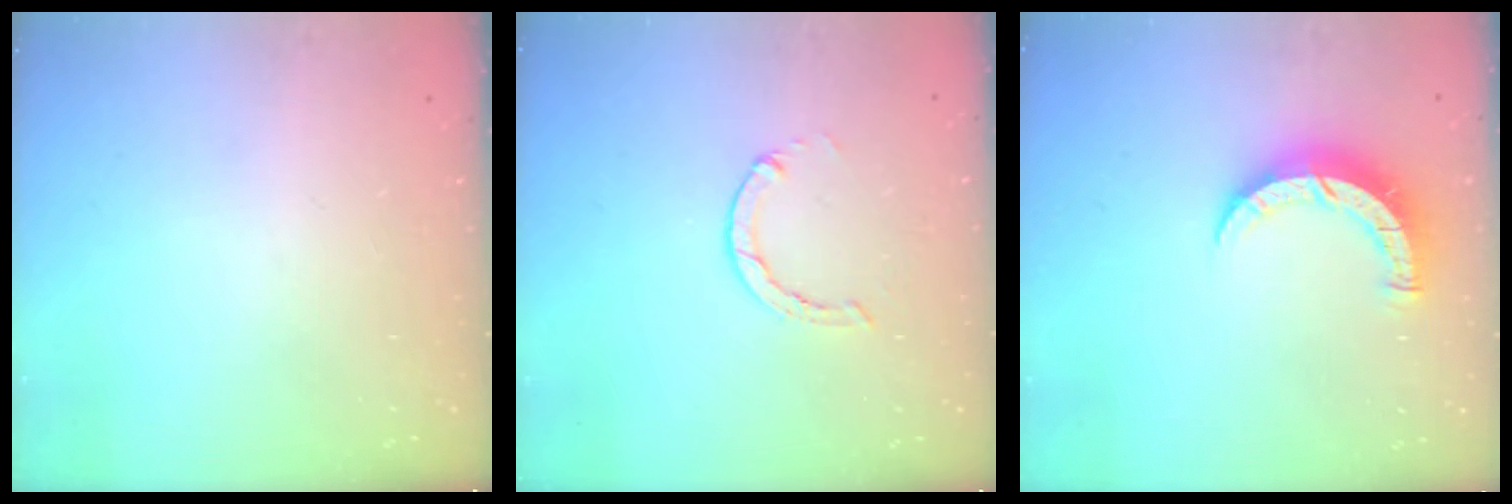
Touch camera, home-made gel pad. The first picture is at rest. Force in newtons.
{"total": 1.3, "press": 1.2, "slide": 0.3}
{"total": 7.5, "press": 7.5, "slide": 0.5}